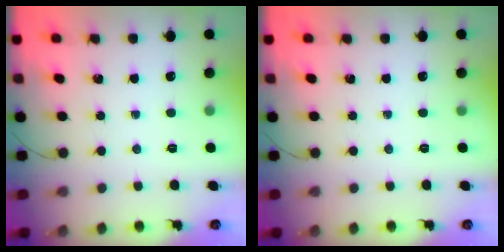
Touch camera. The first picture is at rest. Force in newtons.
{"total": 0.0}